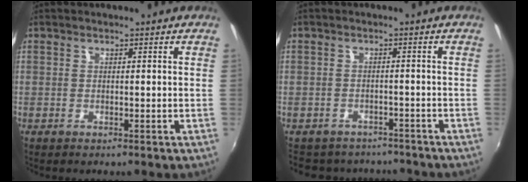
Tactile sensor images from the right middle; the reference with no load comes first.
{"total": 7.7, "force": [-6.3, 4.2, 1.3], "torque": [-0.034, 0.015, -0.088]}